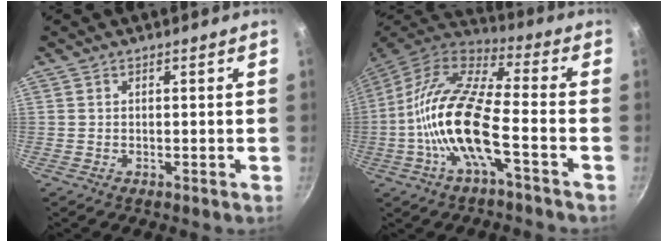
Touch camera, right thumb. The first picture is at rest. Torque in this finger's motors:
{"motor_torque": [2.63, 2.38, 2.37, -0.40, 0.76]}